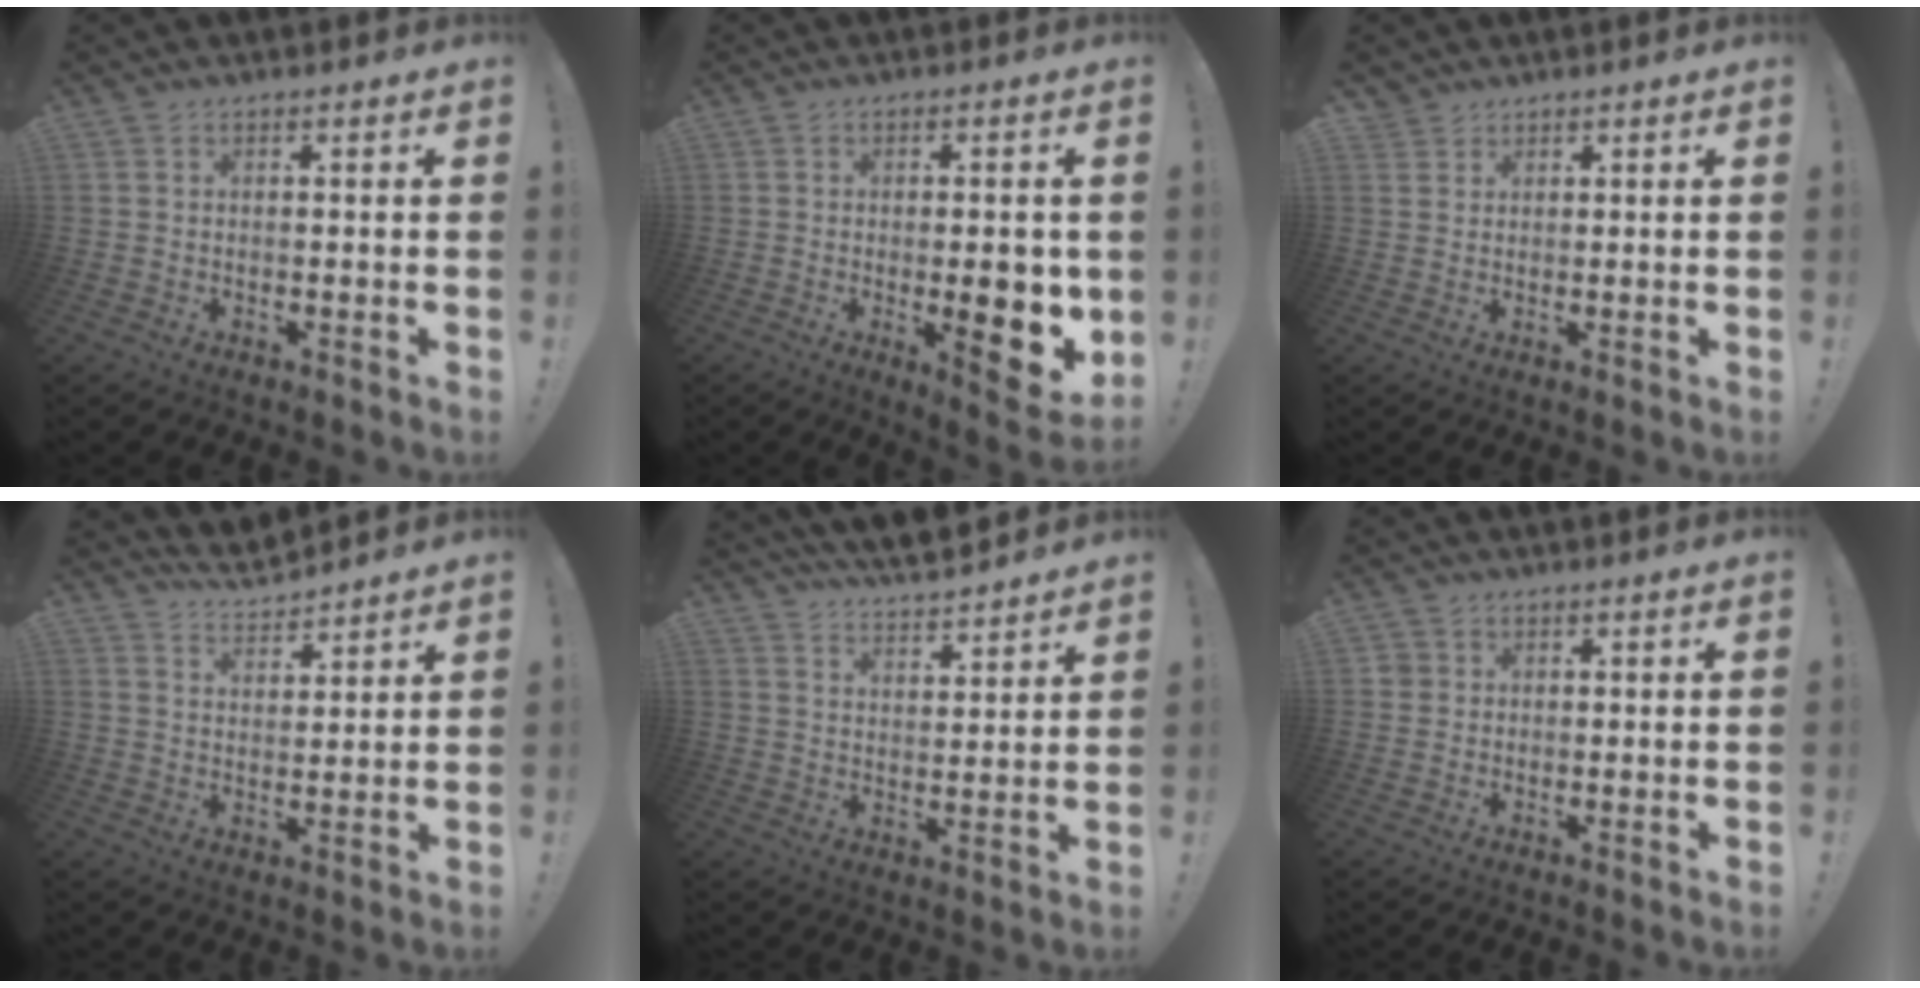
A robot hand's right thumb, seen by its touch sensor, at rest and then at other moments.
{"total": 12.5, "force": [-1.7, 4.5, 11.6], "torque": [-0.125, -0.008, -0.019]}
{"total": 2.2, "force": [1.9, 1.3, 0.0], "torque": [0.001, -0.010, 0.034]}
{"total": 6.6, "force": [6.2, 1.9, 1.4], "torque": [-0.038, -0.044, 0.116]}
{"total": 7.1, "force": [6.7, 1.6, 2.0], "torque": [-0.044, -0.059, 0.120]}
{"total": 1.6, "force": [0.5, 1.5, 0.3], "torque": [0.001, -0.001, 0.007]}